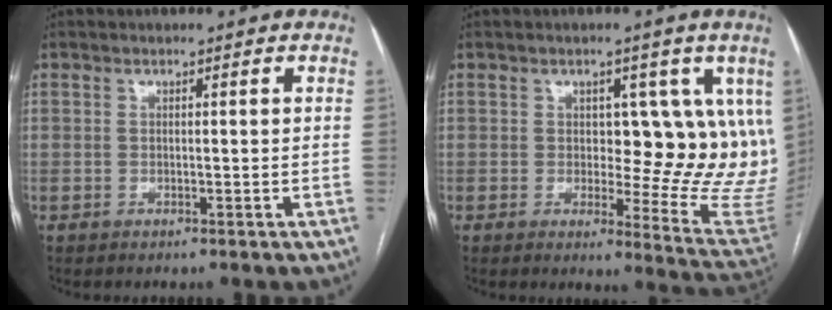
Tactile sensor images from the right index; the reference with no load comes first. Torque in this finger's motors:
{"motor_torque": [0.52, 0.46, 0.10, 0.01]}